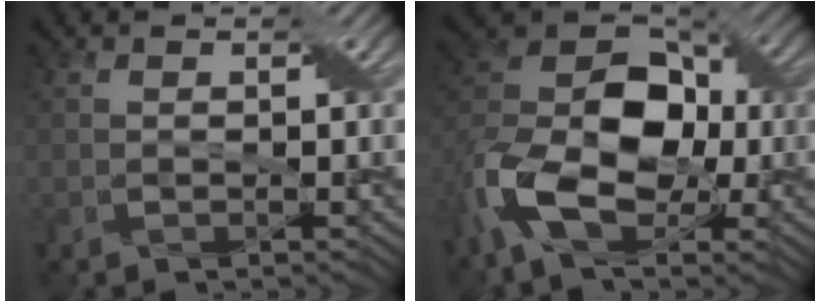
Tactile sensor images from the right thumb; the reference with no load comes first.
{"total": 14.4, "force": [-4.4, 8.8, 10.5], "torque": [-0.227, -0.016, -0.097]}